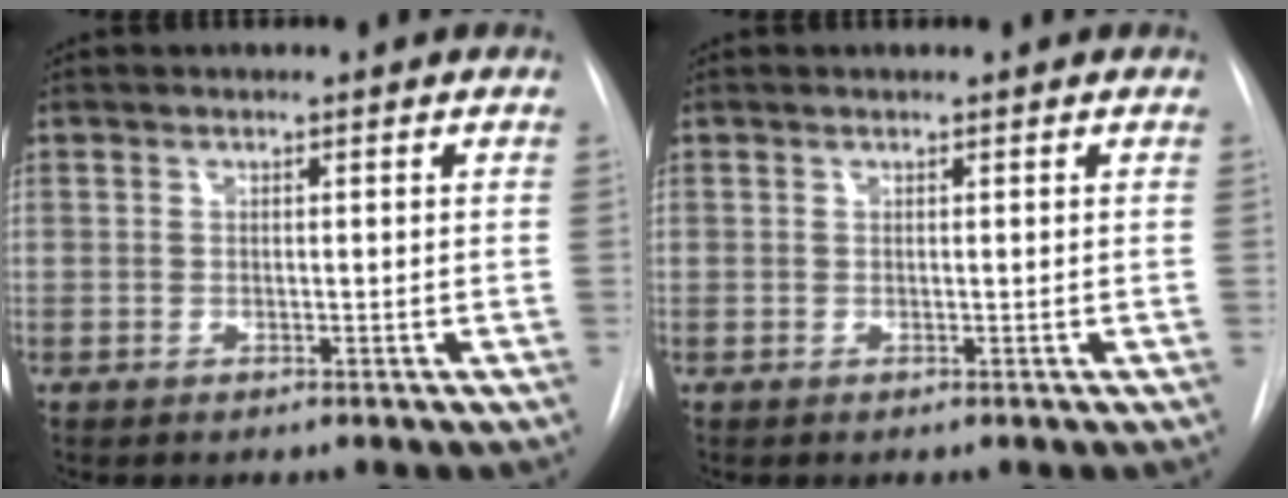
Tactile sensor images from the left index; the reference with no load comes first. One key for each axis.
{"total": 0.0}